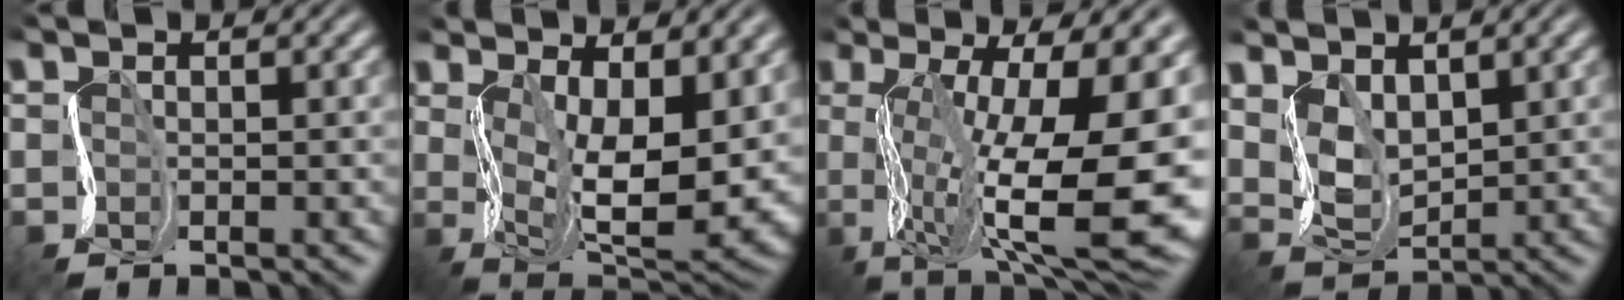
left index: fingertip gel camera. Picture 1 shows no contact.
{"total": 13.9, "force": [1.5, 6.7, 12.1], "torque": [-0.176, -0.021, 0.055]}
{"total": 18.1, "force": [-0.4, 7.1, 16.6], "torque": [-0.248, -0.014, 0.011]}
{"total": 3.9, "force": [2.8, 2.1, 1.8], "torque": [-0.053, -0.002, 0.060]}